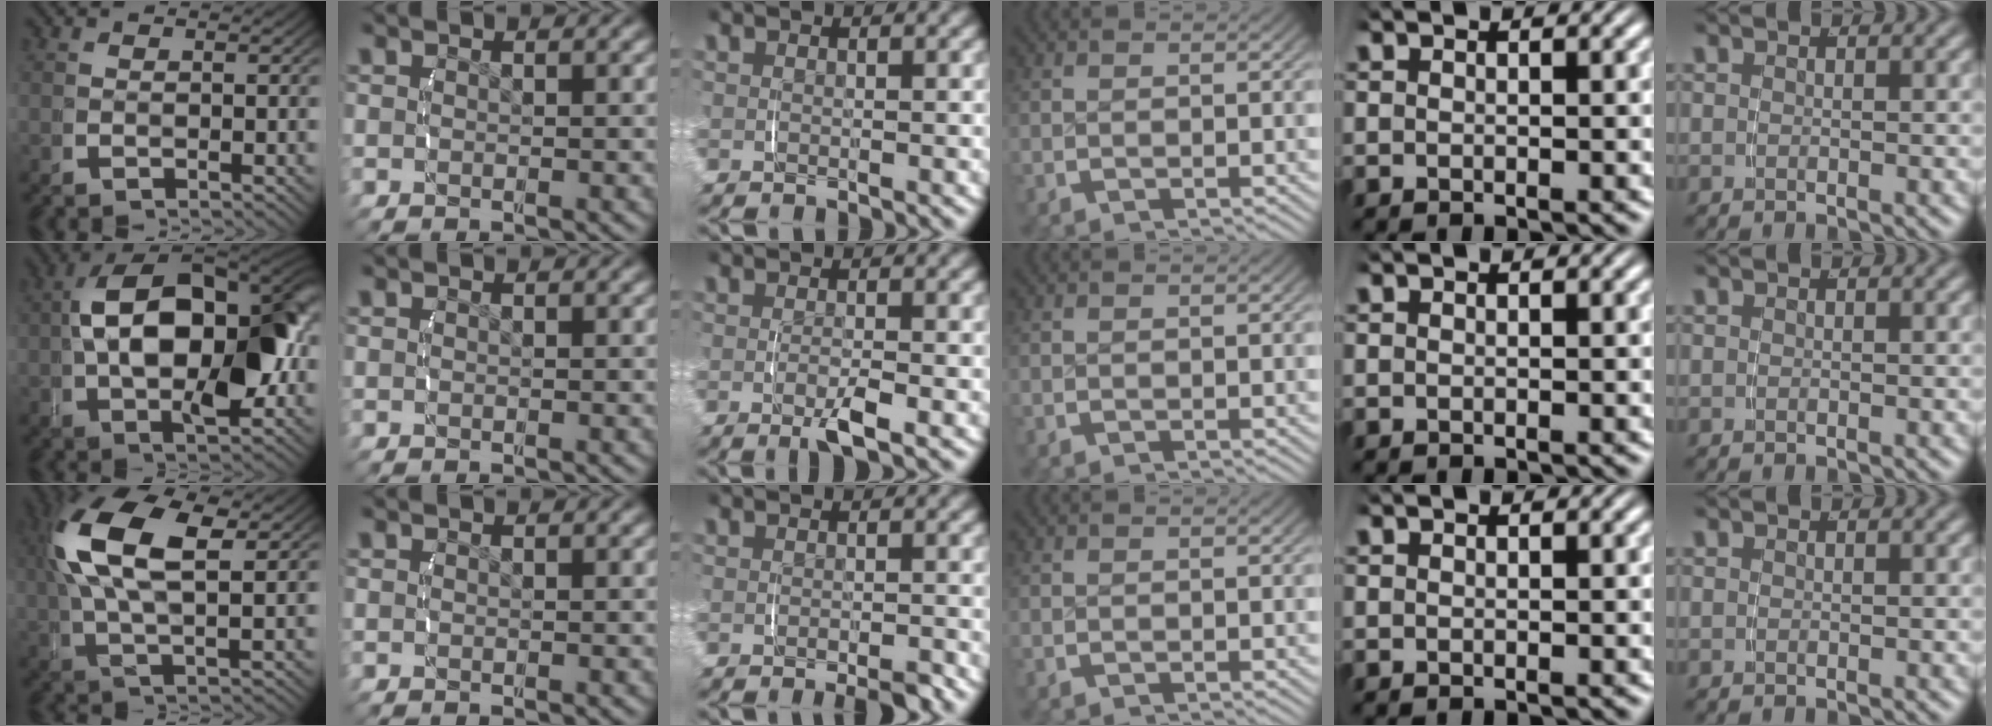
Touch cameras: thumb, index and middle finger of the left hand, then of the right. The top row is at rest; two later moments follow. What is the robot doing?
{"motion": "lift_and_place", "object": "jar lid"}